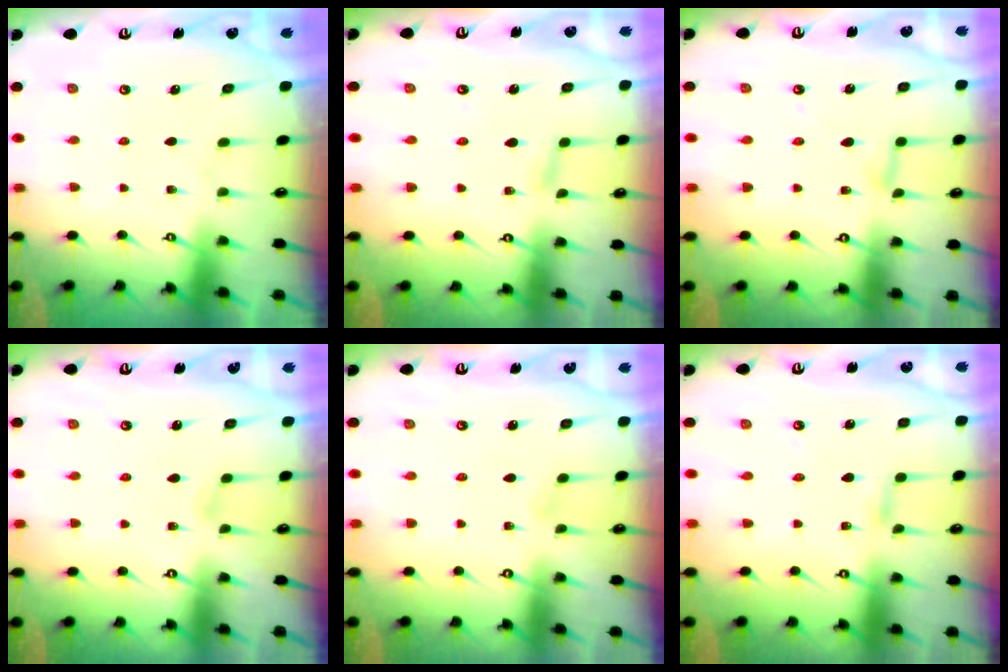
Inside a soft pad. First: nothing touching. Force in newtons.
{"total": 2.3, "press": 2.3, "slide": 0.2}
{"total": 2.8, "press": 2.8, "slide": 0.2}
{"total": 2.4, "press": 2.4, "slide": 0.3}
{"total": 0.9, "press": 0.9, "slide": 0.1}
{"total": 2.3, "press": 2.3, "slide": 0.1}